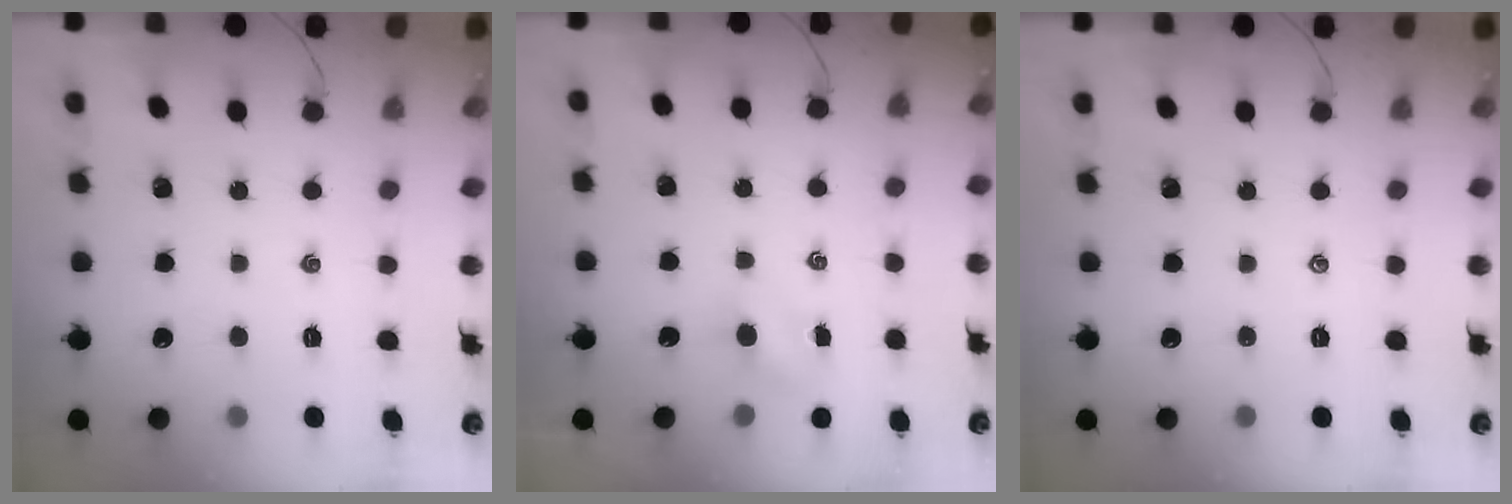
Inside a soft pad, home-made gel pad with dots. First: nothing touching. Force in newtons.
{"total": 4.0, "press": 3.9, "slide": 1.0}
{"total": 0.0}